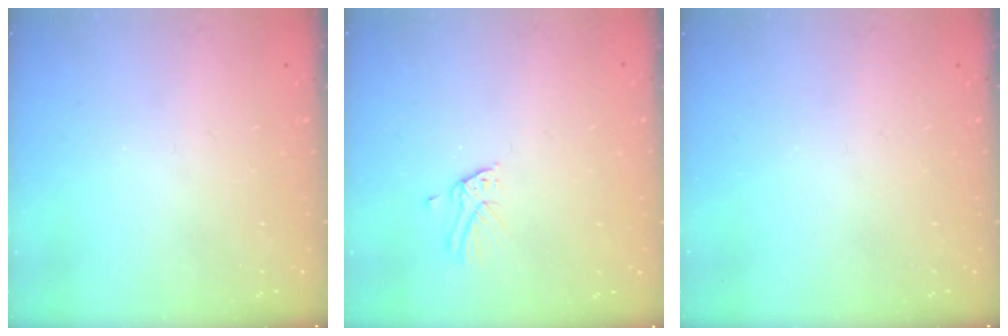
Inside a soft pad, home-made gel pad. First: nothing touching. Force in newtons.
{"total": 2.1, "press": 2.1, "slide": 0.1}
{"total": 0.0}